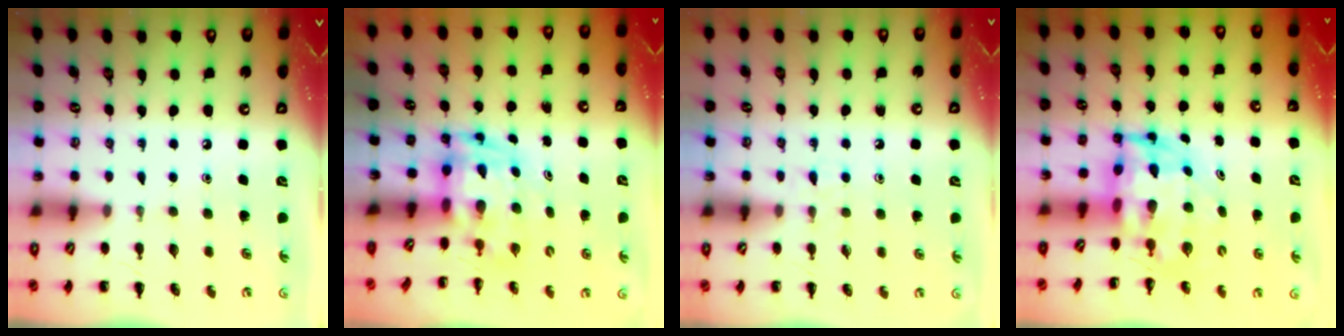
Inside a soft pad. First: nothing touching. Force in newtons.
{"total": 3.9, "press": 3.8, "slide": 0.7}
{"total": 4.1, "press": 3.7, "slide": 1.8}
{"total": 5.7, "press": 5.5, "slide": 1.8}